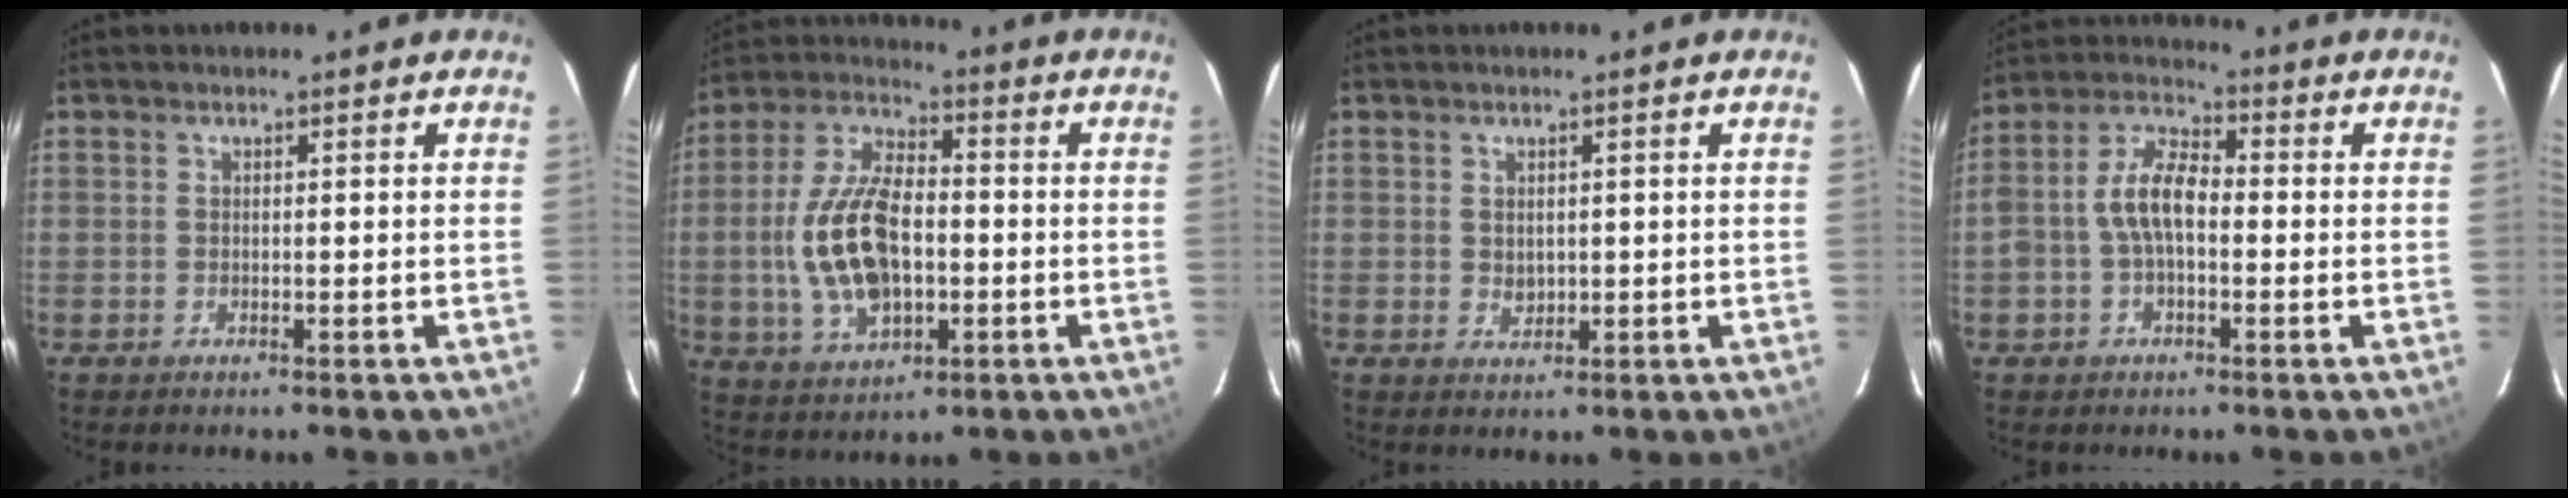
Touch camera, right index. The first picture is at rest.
{"total": 16.2, "force": [-2.0, 8.7, 13.5], "torque": [-0.282, 0.007, -0.029]}
{"total": 2.0, "force": [0.3, 1.6, 1.1], "torque": [-0.015, 0.001, 0.008]}
{"total": 8.3, "force": [-1.1, 4.6, 6.8], "torque": [-0.143, 0.023, -0.023]}